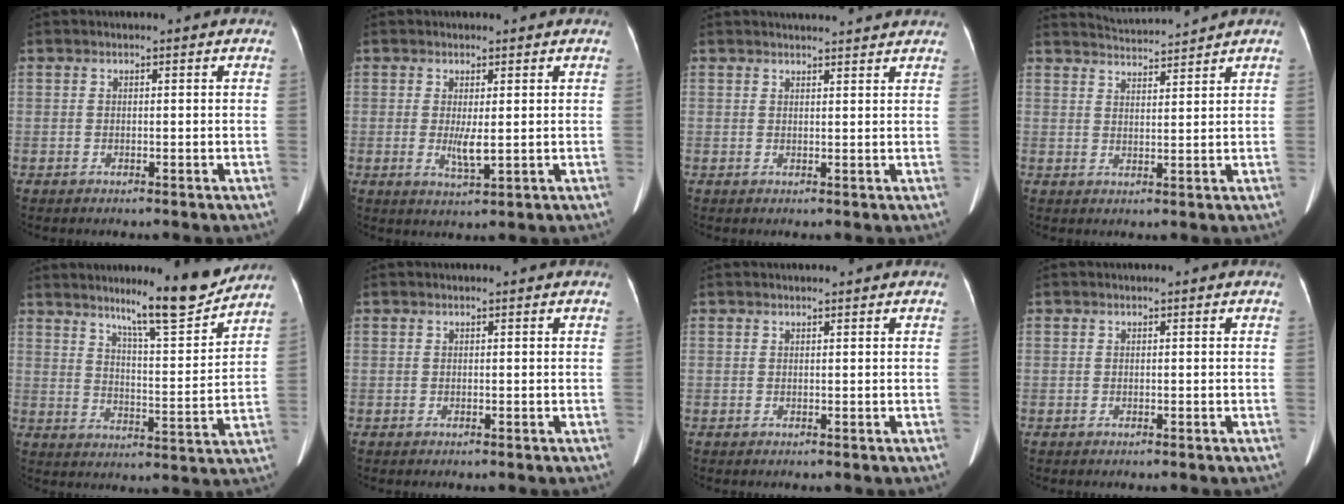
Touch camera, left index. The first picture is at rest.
{"total": 3.0, "force": [0.2, 0.4, 2.9], "torque": [-0.059, -0.009, 0.010]}
{"total": 7.8, "force": [7.4, 0.5, 2.2], "torque": [-0.027, 0.022, 0.080]}
{"total": 5.5, "force": [5.4, -1.1, 0.4], "torque": [-0.015, 0.009, 0.089]}
{"total": 12.3, "force": [10.5, 0.0, 6.5], "torque": [-0.097, -0.019, 0.159]}
{"total": 0.0}
{"total": 0.8, "force": [0.7, 0.1, 0.3], "torque": [-0.008, 0.008, 0.013]}
{"total": 0.0}